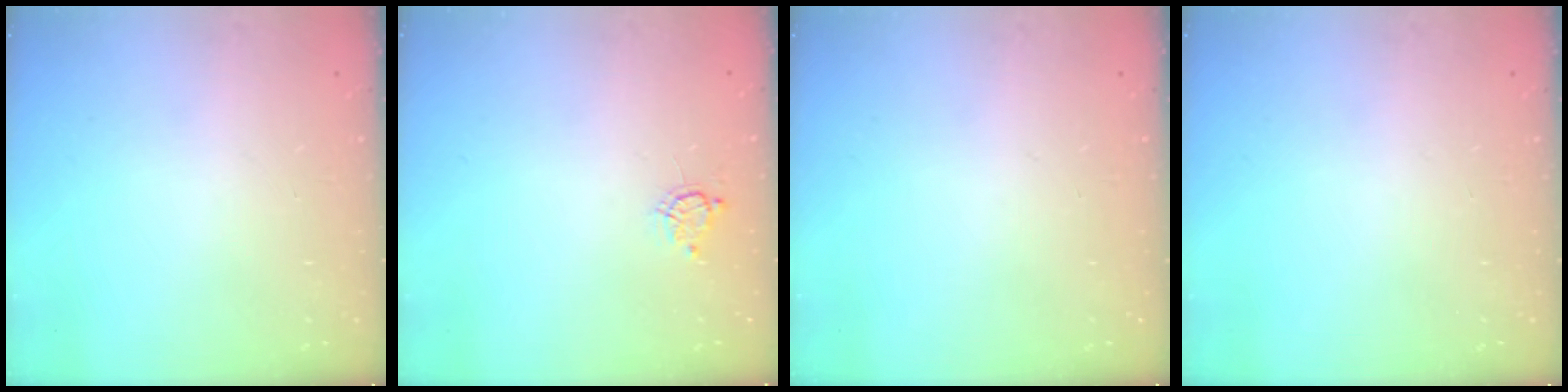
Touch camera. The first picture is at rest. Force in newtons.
{"total": 4.8, "press": 4.8, "slide": 0.5}
{"total": 0.0}
{"total": 0.0}